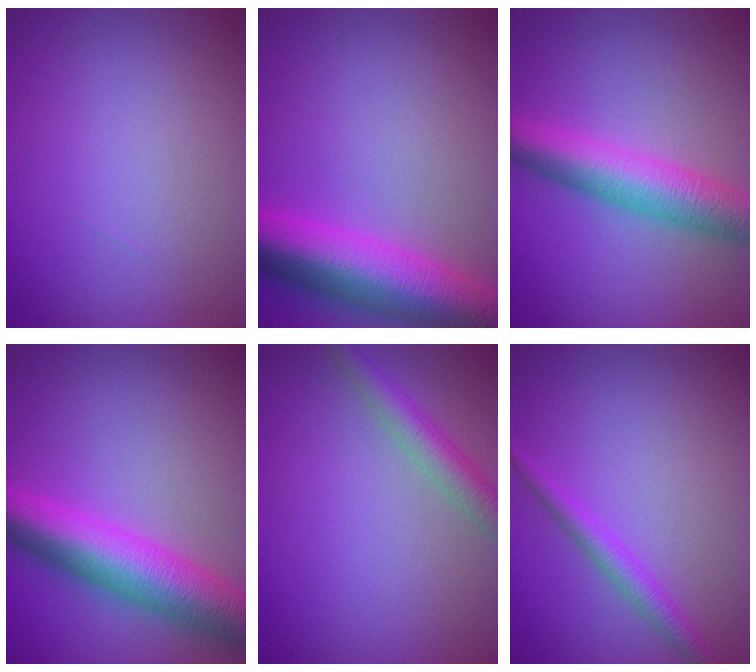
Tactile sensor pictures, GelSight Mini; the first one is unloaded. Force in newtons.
{"total": 9.2, "press": 9.2, "slide": 0.1}
{"total": 6.3, "press": 6.3, "slide": 0.1}
{"total": 8.0, "press": 8.0, "slide": 0.1}
{"total": 3.1, "press": 3.1, "slide": 0.2}
{"total": 2.0, "press": 2.0, "slide": 0.1}